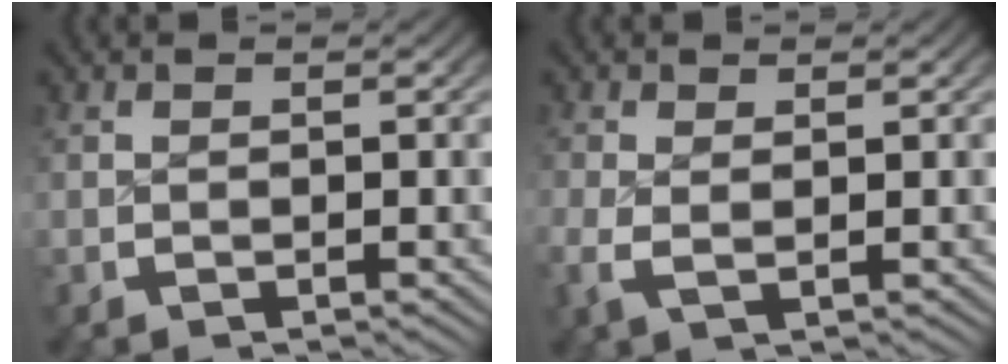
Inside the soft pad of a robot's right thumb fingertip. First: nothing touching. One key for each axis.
{"total": 1.7, "fx": 0.0, "fy": 0.9, "fz": 1.4, "tx": -0.040, "ty": -0.012, "tz": 0.006}